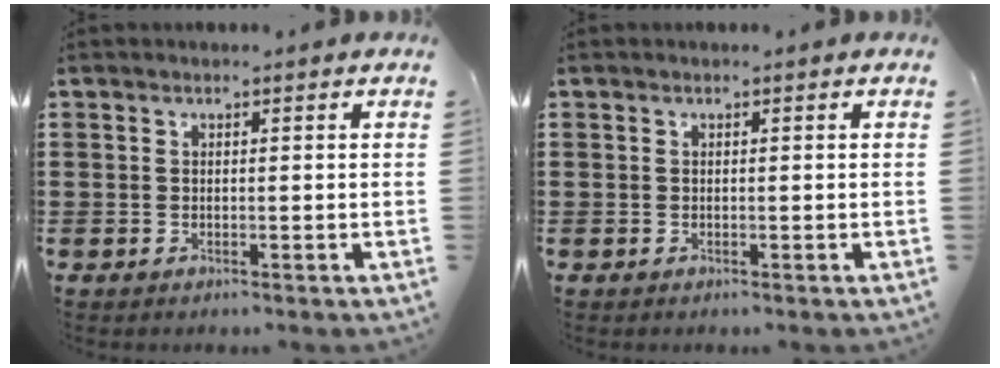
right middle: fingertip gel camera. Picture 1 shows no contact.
{"total": 0.0}